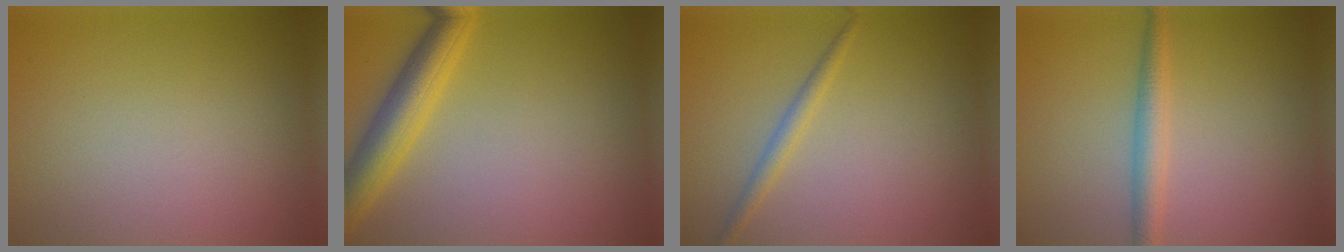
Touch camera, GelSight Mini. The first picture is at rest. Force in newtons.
{"total": 4.8, "press": 4.8, "slide": 0.1}
{"total": 1.5, "press": 1.5, "slide": 0.0}
{"total": 2.4, "press": 2.4, "slide": 0.0}